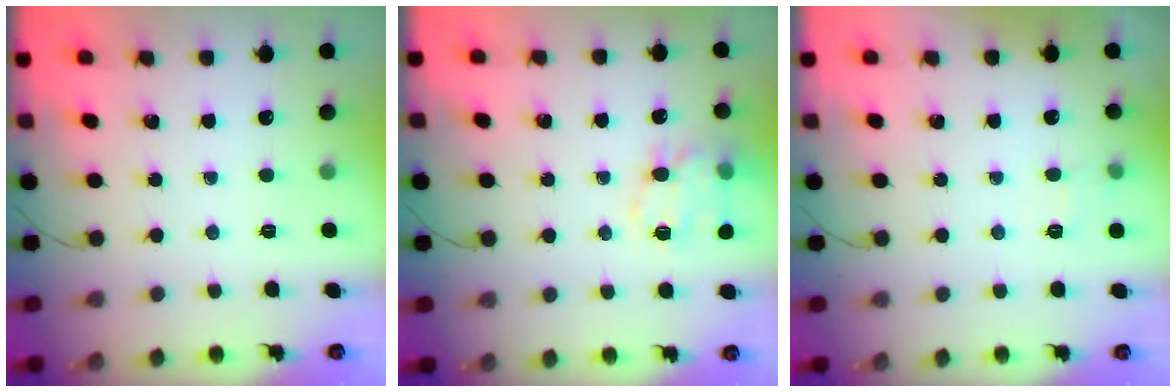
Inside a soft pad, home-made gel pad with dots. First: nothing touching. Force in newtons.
{"total": 13.9, "press": 13.8, "slide": 1.4}
{"total": 3.5, "press": 3.1, "slide": 1.7}